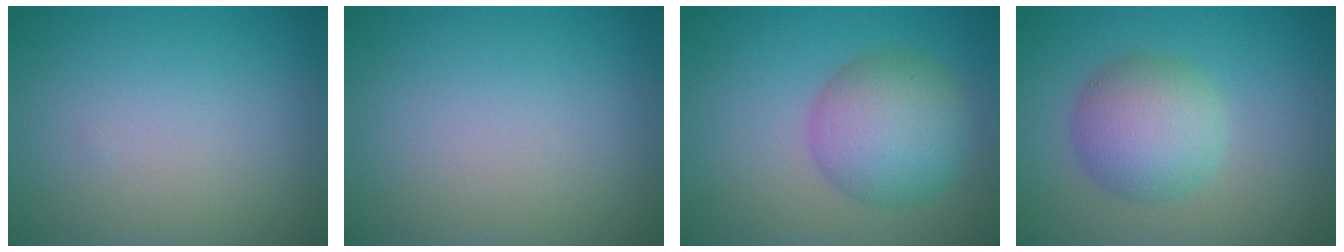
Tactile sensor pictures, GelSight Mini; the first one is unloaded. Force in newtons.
{"total": 0.0}
{"total": 6.3, "press": 6.3, "slide": 0.1}
{"total": 5.2, "press": 5.2, "slide": 0.0}